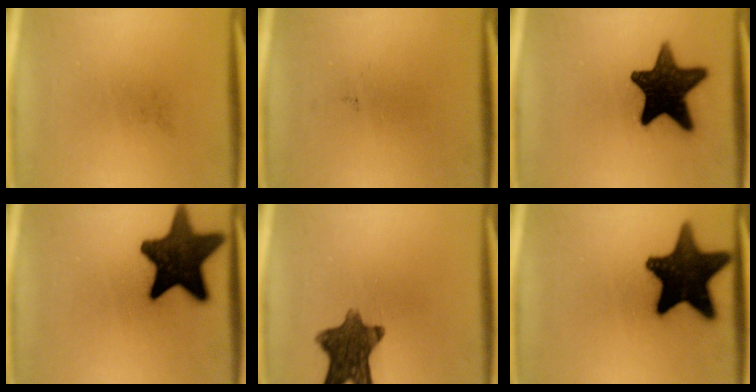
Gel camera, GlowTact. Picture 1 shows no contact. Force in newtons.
{"total": 0.0}
{"total": 15.8}
{"total": 17.3}
{"total": 10.6}
{"total": 18.1}